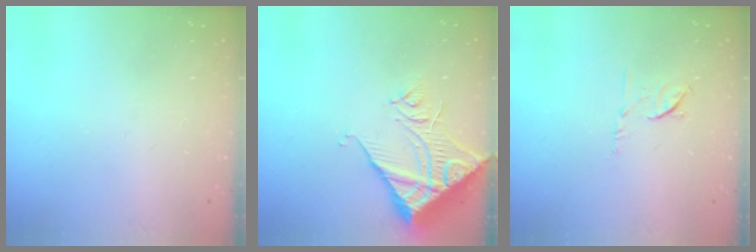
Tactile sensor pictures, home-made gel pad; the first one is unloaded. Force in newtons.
{"total": 13.9, "press": 13.8, "slide": 1.7}
{"total": 6.7, "press": 6.6, "slide": 1.1}